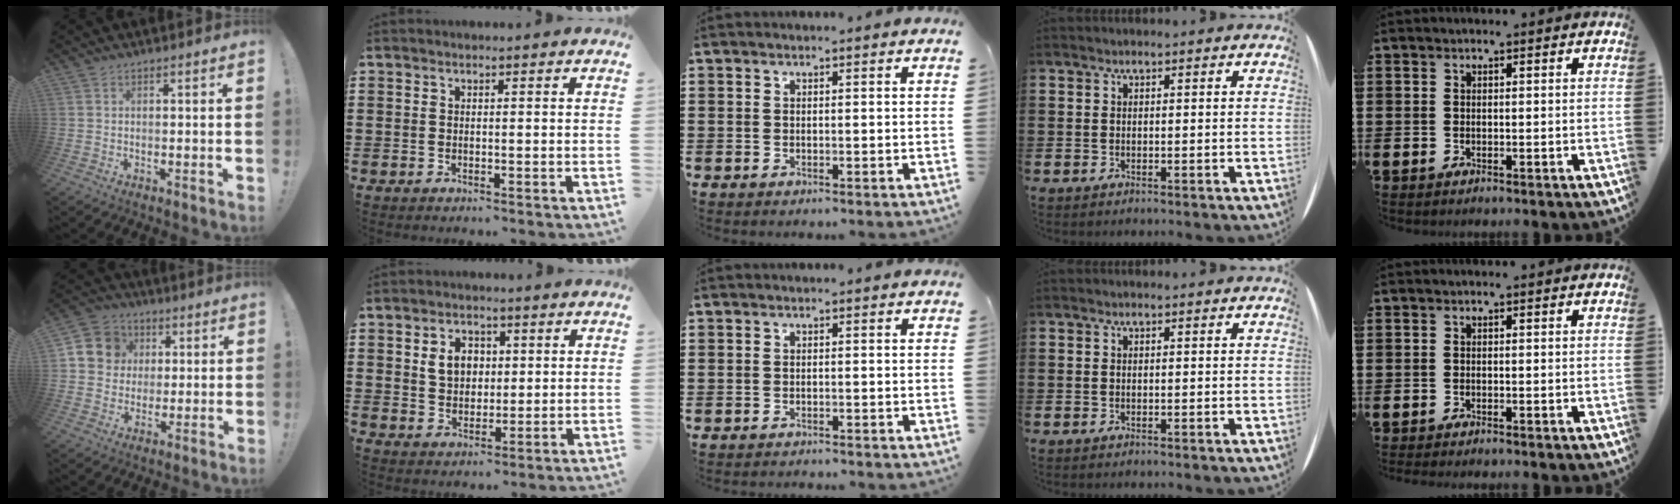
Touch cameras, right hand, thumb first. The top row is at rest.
{"thumb": {"total": 9.6, "force": [1.8, 9.1, 2.3], "torque": [-0.034, 0.002, 0.042]}, "index": {"total": 4.9, "force": [1.1, 3.9, 2.8], "torque": [-0.060, 0.011, 0.015]}, "middle": {"total": 0.7, "force": [-0.7, 0.0, 0.0], "torque": [-0.002, 0.000, -0.015]}}